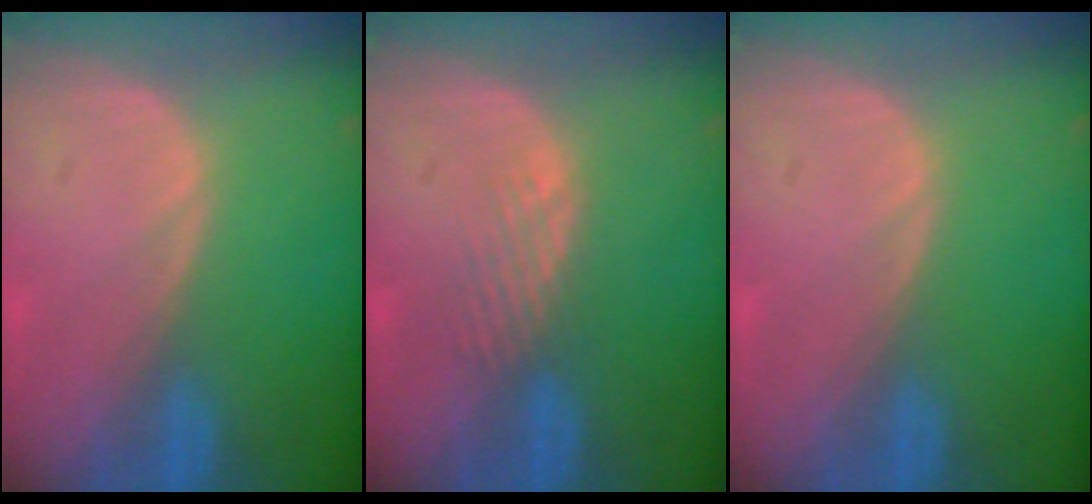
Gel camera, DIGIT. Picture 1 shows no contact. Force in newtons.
{"total": 2.2, "press": 2.2, "slide": 0.2}
{"total": 0.0}